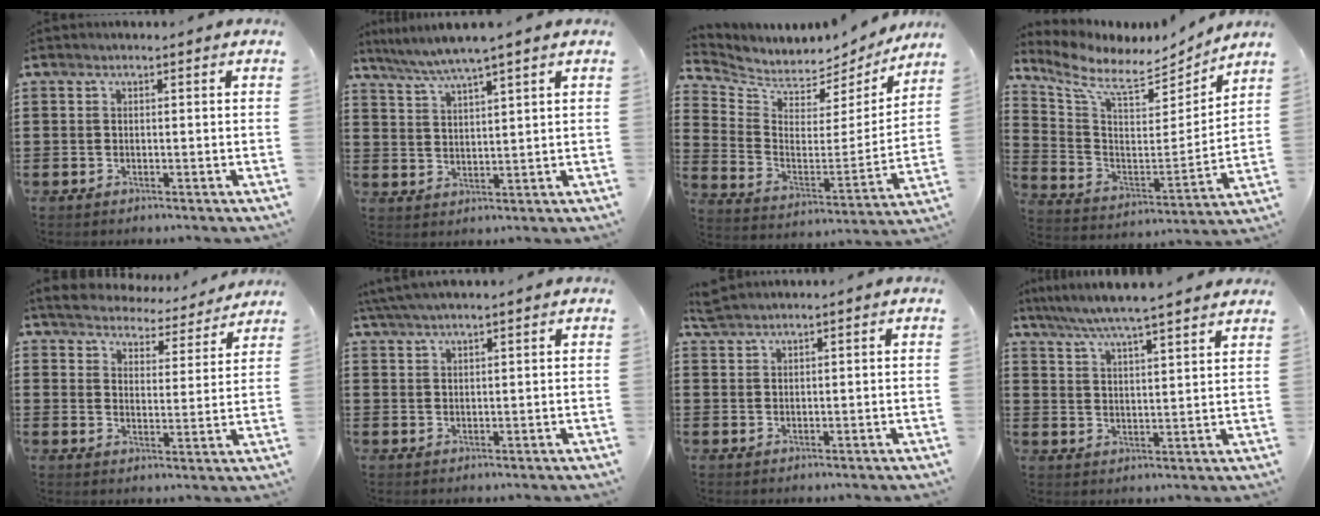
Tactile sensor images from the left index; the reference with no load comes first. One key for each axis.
{"total": 4.3, "fx": 3.6, "fy": -0.4, "fz": 2.3, "tx": -0.054, "ty": -0.012, "tz": 0.063}
{"total": 4.7, "fx": 4.3, "fy": 1.7, "fz": -0.2, "tx": -0.033, "ty": -0.047, "tz": 0.072}
{"total": 8.9, "fx": 7.6, "fy": 2.5, "fz": 3.9, "tx": -0.115, "ty": -0.054, "tz": 0.128}
{"total": 4.6, "fx": 4.6, "fy": 0.2, "fz": 0.1, "tx": -0.031, "ty": -0.037, "tz": 0.077}
{"total": 3.3, "fx": 2.8, "fy": 0.0, "fz": 1.7, "tx": -0.038, "ty": -0.001, "tz": 0.054}
{"total": 2.0, "fx": 1.9, "fy": 0.0, "fz": 0.7, "tx": -0.017, "ty": 0.001, "tz": 0.037}
{"total": 5.7, "fx": 5.2, "fy": -0.6, "fz": 2.2, "tx": -0.062, "ty": -0.027, "tz": 0.089}